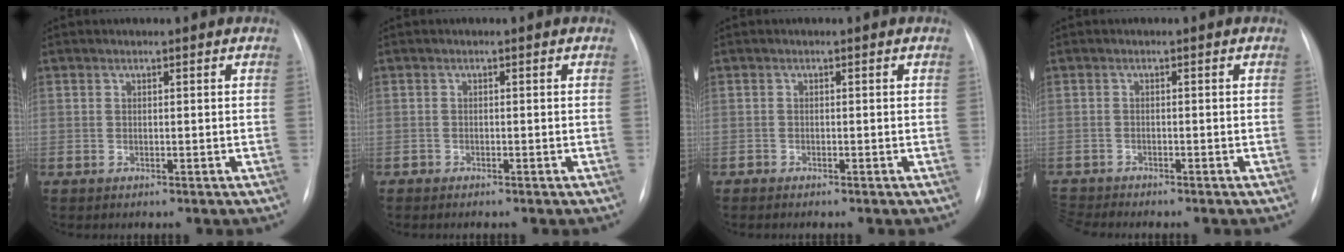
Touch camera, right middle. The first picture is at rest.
{"total": 0.9, "force": [-0.8, 0.2, 0.3], "torque": [-0.005, -0.002, -0.013]}
{"total": 0.8, "force": [-0.7, 0.0, 0.3], "torque": [-0.006, -0.002, -0.012]}
{"total": 2.5, "force": [-2.3, -0.7, -0.5], "torque": [0.006, -0.019, -0.044]}